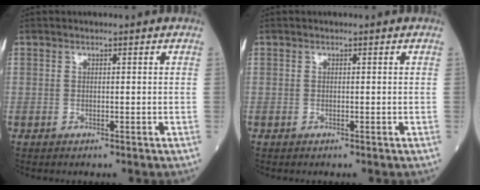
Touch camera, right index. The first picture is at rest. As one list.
[{"total": 0.0}]